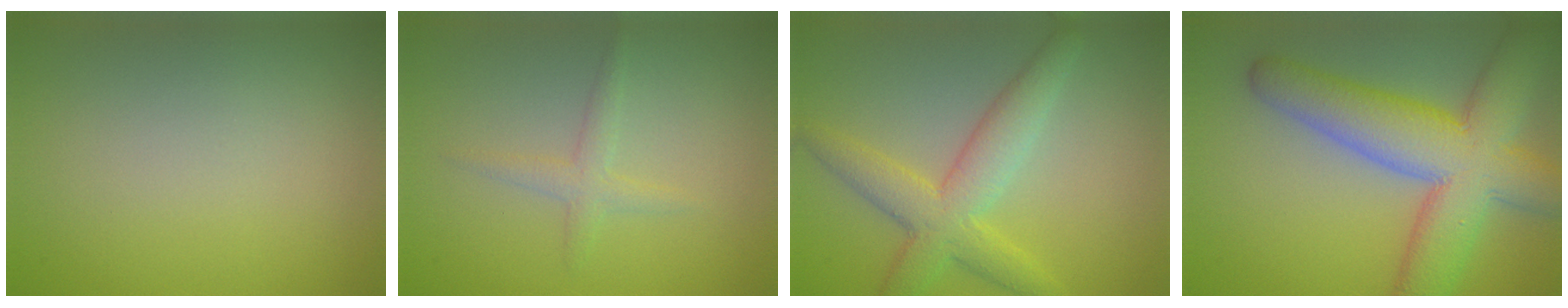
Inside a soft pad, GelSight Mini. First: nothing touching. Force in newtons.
{"total": 1.6, "press": 1.6, "slide": 0.1}
{"total": 5.1, "press": 5.1, "slide": 0.1}
{"total": 9.9, "press": 9.8, "slide": 0.5}